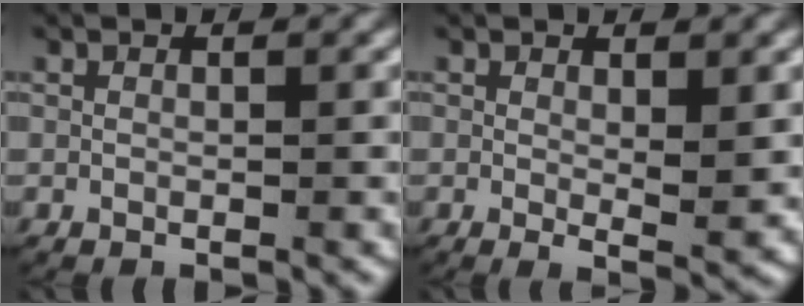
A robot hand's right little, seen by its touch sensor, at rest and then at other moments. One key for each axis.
{"total": 1.9, "fx": 0.6, "fy": 0.4, "fz": 1.8, "tx": -0.027, "ty": -0.015, "tz": 0.012}